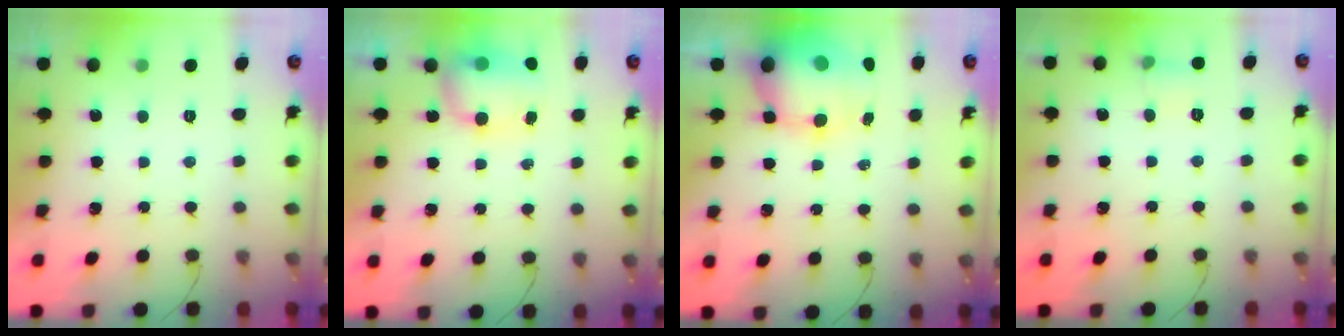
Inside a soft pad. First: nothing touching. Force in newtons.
{"total": 7.5, "press": 7.3, "slide": 1.3}
{"total": 14.3, "press": 13.1, "slide": 5.8}
{"total": 5.2, "press": 4.9, "slide": 1.7}